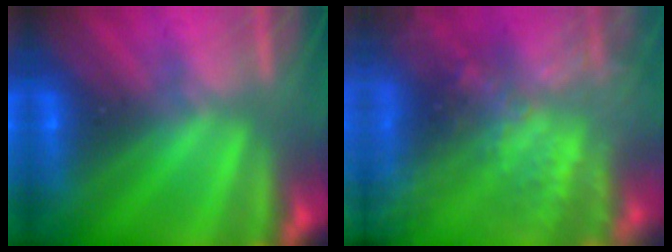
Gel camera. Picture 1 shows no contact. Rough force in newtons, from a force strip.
{"total": 8.0}